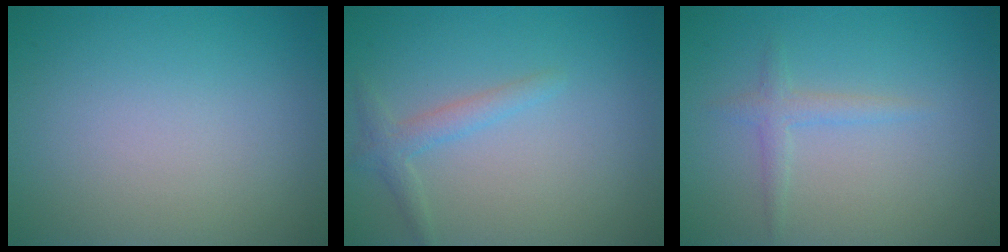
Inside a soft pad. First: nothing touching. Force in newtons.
{"total": 1.8, "press": 1.8, "slide": 0.1}
{"total": 1.4, "press": 1.4, "slide": 0.1}